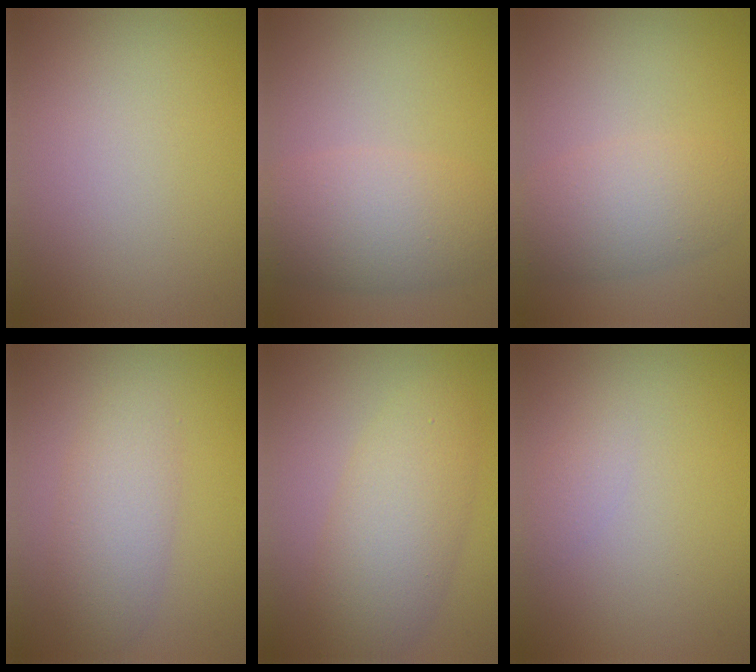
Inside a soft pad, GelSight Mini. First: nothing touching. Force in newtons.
{"total": 5.7, "press": 5.6, "slide": 0.6}
{"total": 4.5, "press": 4.5, "slide": 0.2}
{"total": 3.8, "press": 3.8, "slide": 0.1}
{"total": 5.6, "press": 5.6, "slide": 0.1}
{"total": 1.0, "press": 1.0, "slide": 0.0}